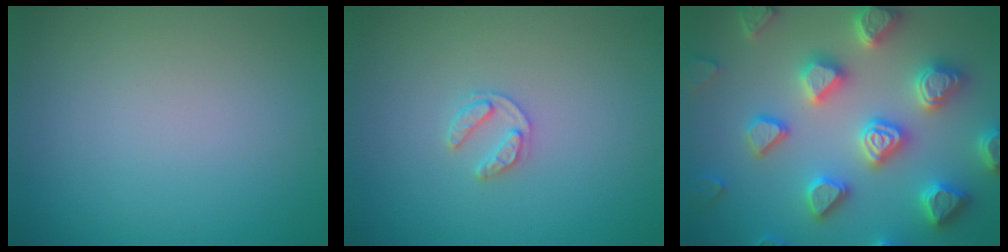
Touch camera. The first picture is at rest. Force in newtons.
{"total": 1.6, "press": 1.6, "slide": 0.3}
{"total": 7.3, "press": 7.1, "slide": 1.7}